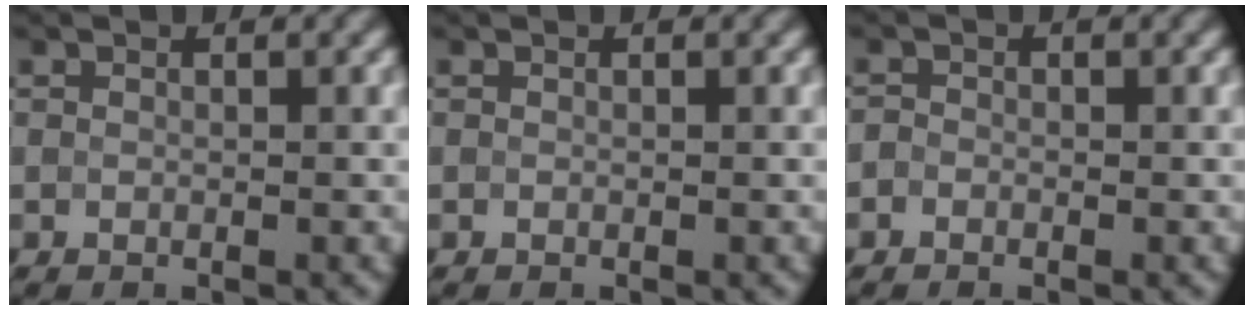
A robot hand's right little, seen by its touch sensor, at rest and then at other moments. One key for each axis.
{"total": 0.0}
{"total": 0.6, "fx": -0.5, "fy": 0.4, "fz": 0.1, "tx": 0.001, "ty": -0.001, "tz": -0.012}